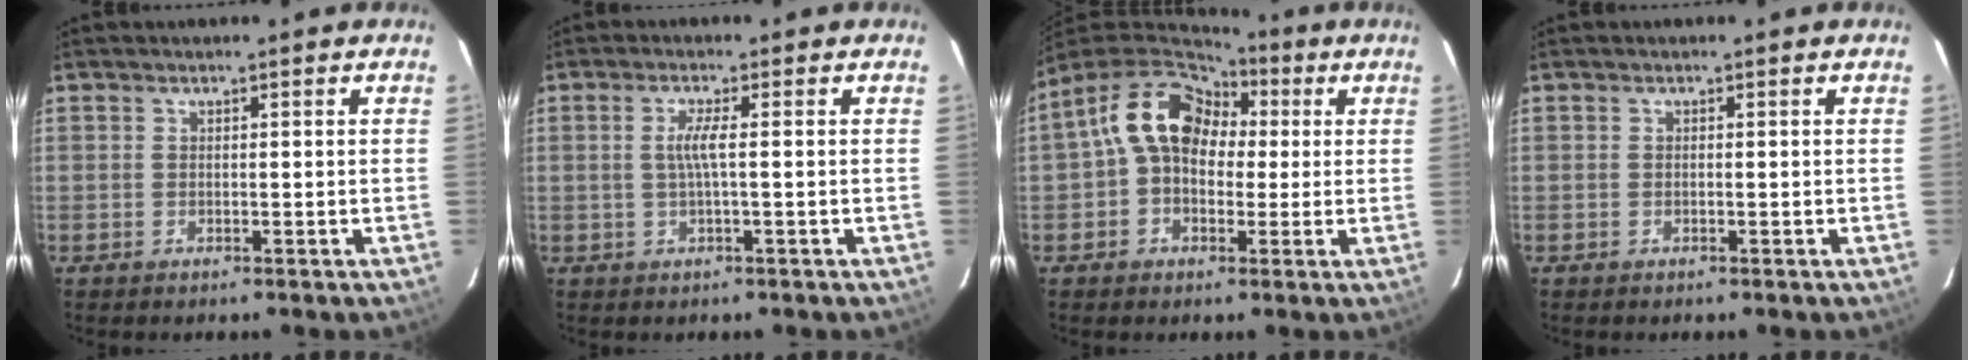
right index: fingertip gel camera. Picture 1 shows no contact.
{"total": 2.8, "force": [-0.1, -0.4, 2.8], "torque": [-0.057, 0.000, -0.002]}
{"total": 12.8, "force": [2.1, 9.9, 7.9], "torque": [-0.152, 0.045, 0.028]}
{"total": 0.0}